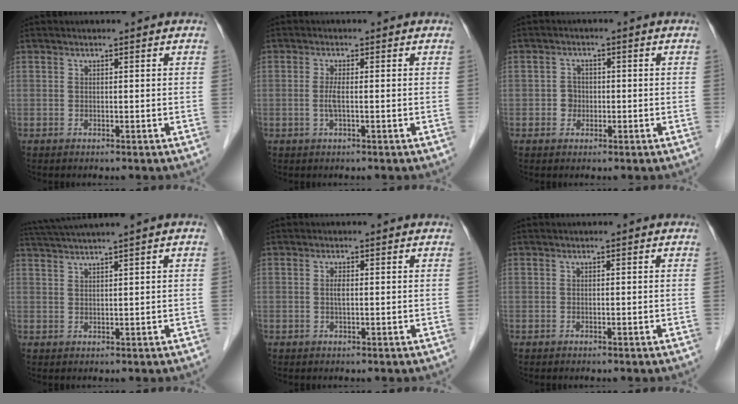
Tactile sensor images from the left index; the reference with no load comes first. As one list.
[{"total": 1.8, "force": [-0.4, 0.1, 1.8], "torque": [-0.041, -0.005, -0.007]}, {"total": 2.2, "force": [-0.6, 2.0, 0.6], "torque": [-0.008, 0.003, -0.011]}, {"total": 4.9, "force": [4.0, -1.5, 2.5], "torque": [-0.052, 0.013, 0.081]}, {"total": 1.1, "force": [-0.1, 0.3, 1.1], "torque": [-0.020, -0.002, -0.002]}, {"total": 0.0}]